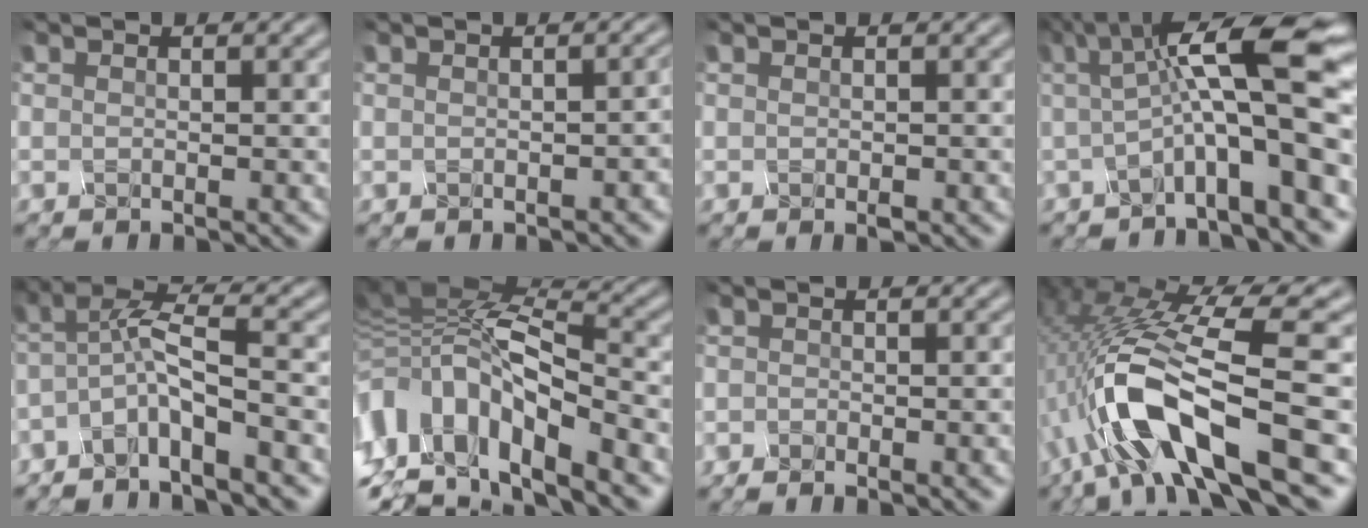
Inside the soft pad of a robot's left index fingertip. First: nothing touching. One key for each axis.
{"total": 1.2, "fx": -0.7, "fy": 0.1, "fz": 0.9, "tx": -0.012, "ty": 0.013, "tz": 0.007}
{"total": 0.8, "fx": -0.5, "fy": -0.5, "fz": -0.4, "tx": -0.013, "ty": -0.002, "tz": 0.010}
{"total": 10.8, "fx": -0.1, "fy": 1.7, "fz": 10.7, "tx": -0.161, "ty": 0.020, "tz": 0.011}
{"total": 5.6, "fx": -4.2, "fy": 0.2, "fz": 3.7, "tx": -0.076, "ty": 0.013, "tz": -0.068}
{"total": 11.6, "fx": -5.0, "fy": 5.1, "fz": 9.1, "tx": -0.210, "ty": 0.013, "tz": -0.056}
{"total": 3.3, "fx": -3.2, "fy": -0.1, "fz": 0.4, "tx": -0.008, "ty": 0.001, "tz": -0.024}
{"total": 11.7, "fx": -4.7, "fy": 3.2, "fz": 10.2, "tx": -0.216, "ty": 0.012, "tz": -0.064}